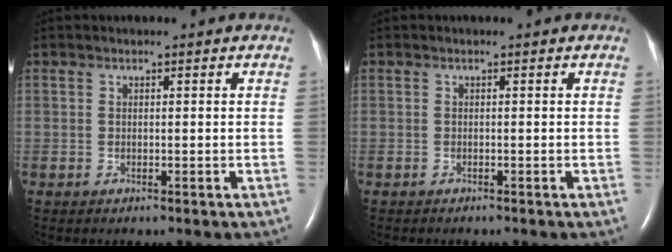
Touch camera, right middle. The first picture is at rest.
{"total": 1.3, "force": [-1.2, 0.3, 0.6], "torque": [-0.013, -0.003, -0.012]}